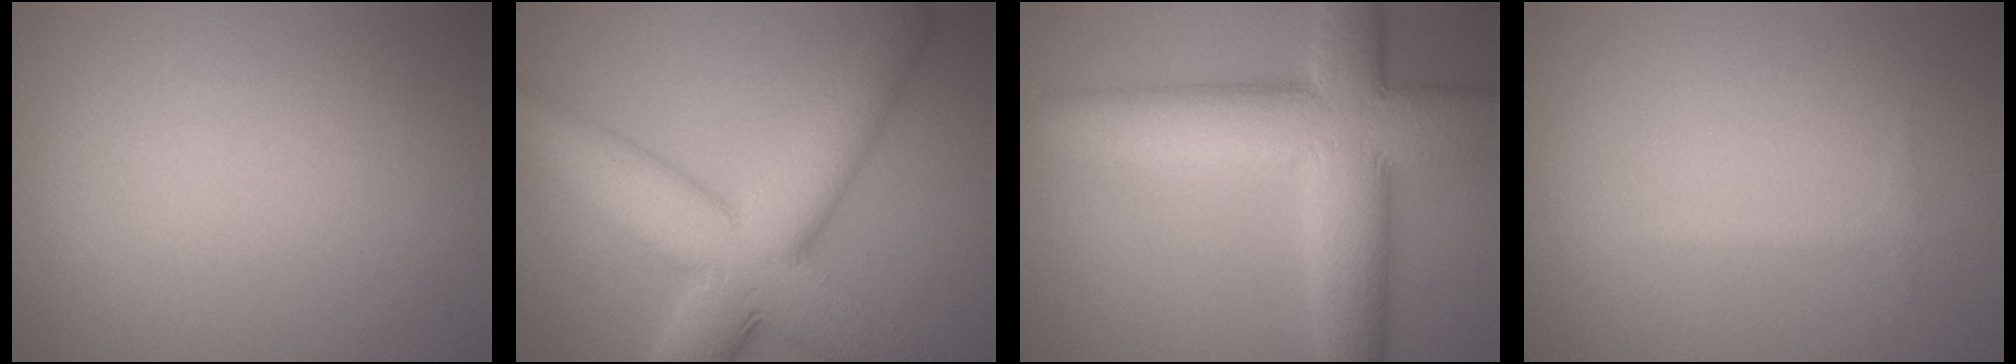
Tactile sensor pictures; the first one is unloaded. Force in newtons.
{"total": 11.4, "press": 11.4, "slide": 0.1}
{"total": 11.4, "press": 11.4, "slide": 0.7}
{"total": 0.6, "press": 0.6, "slide": 0.1}